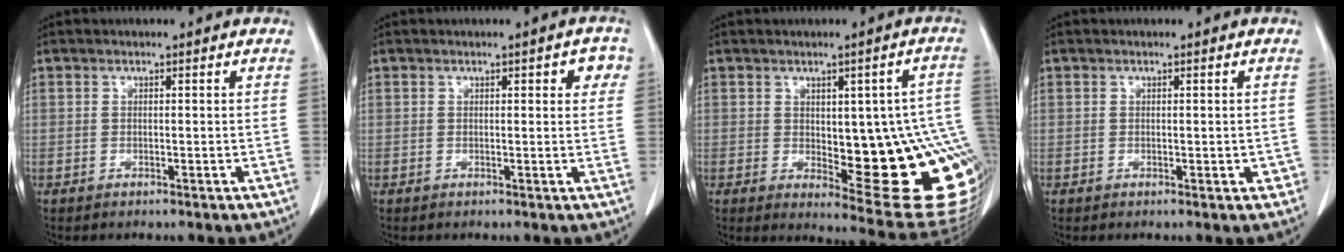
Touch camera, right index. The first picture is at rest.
{"total": 2.9, "force": [1.1, 1.0, 2.5], "torque": [-0.021, 0.005, 0.010]}
{"total": 19.7, "force": [-2.3, 6.3, 18.5], "torque": [-0.134, 0.019, -0.002]}
{"total": 1.5, "force": [-0.2, 0.9, 1.2], "torque": [-0.004, 0.004, 0.001]}